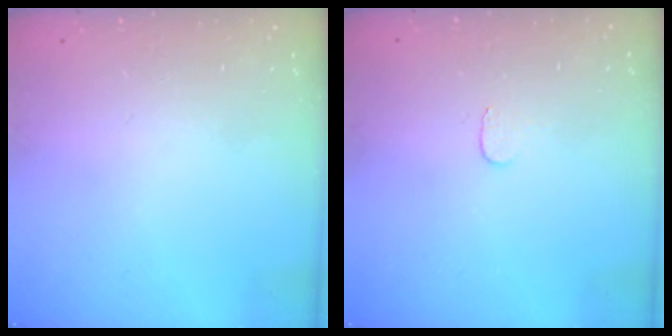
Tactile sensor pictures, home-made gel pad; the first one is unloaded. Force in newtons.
{"total": 3.0, "press": 3.0, "slide": 0.3}